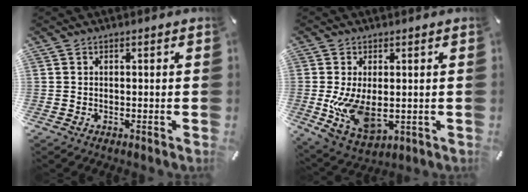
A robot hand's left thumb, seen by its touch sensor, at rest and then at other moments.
{"total": 11.3, "force": [-0.5, 6.2, 9.4], "torque": [-0.192, -0.021, -0.003]}